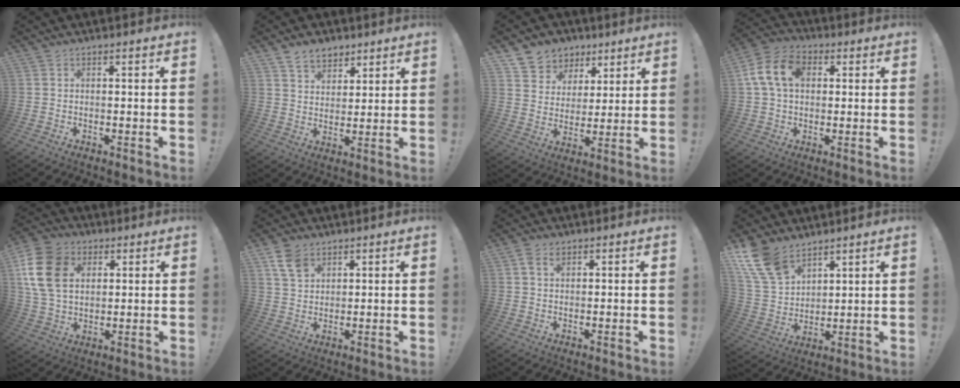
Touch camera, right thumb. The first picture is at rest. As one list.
[{"total": 7.5, "force": [5.3, 4.9, 2.0], "torque": [-0.027, -0.033, 0.101]}, {"total": 8.4, "force": [4.6, 6.9, 1.1], "torque": [-0.019, -0.034, 0.095]}, {"total": 12.6, "force": [3.0, 8.7, 8.6], "torque": [-0.153, 0.013, 0.056]}, {"total": 16.5, "force": [5.0, 12.5, 9.6], "torque": [-0.184, -0.004, 0.101]}, {"total": 7.0, "force": [4.1, 4.4, 3.5], "torque": [-0.060, -0.012, 0.082]}, {"total": 2.3, "force": [1.3, 1.3, 1.5], "torque": [-0.021, -0.002, 0.022]}, {"total": 13.8, "force": [9.7, 7.8, 6.1], "torque": [-0.142, -0.050, 0.189]}]